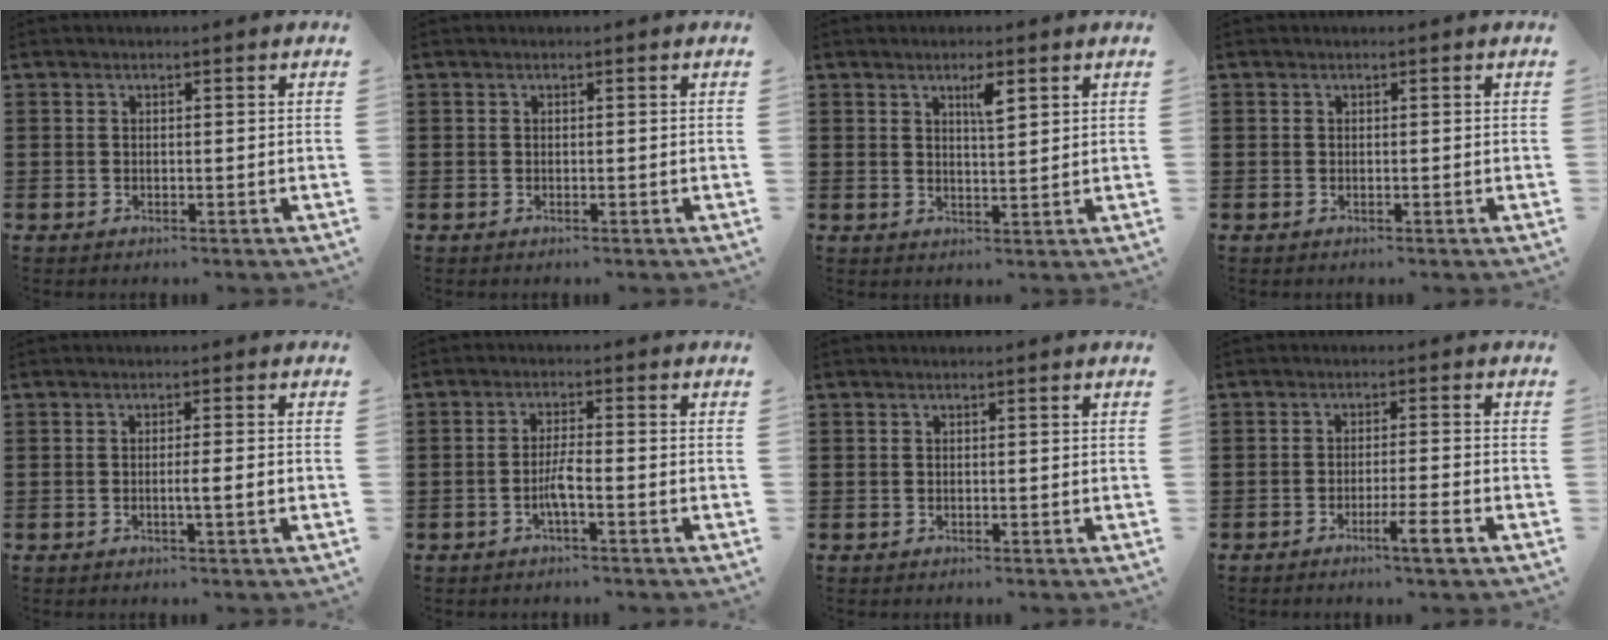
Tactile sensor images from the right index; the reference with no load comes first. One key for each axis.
{"total": 0.0}
{"total": 3.3, "fx": 1.9, "fy": 0.7, "fz": 2.6, "tx": -0.039, "ty": -0.001, "tz": 0.027}
{"total": 0.0}
{"total": 2.3, "fx": -0.5, "fy": -0.1, "fz": 2.3, "tx": -0.037, "ty": -0.004, "tz": -0.010}
{"total": 3.2, "fx": -1.5, "fy": 0.2, "fz": 2.8, "tx": -0.067, "ty": -0.006, "tz": -0.032}
{"total": 0.0}
{"total": 4.3, "fx": -2.8, "fy": -0.1, "fz": 3.3, "tx": -0.051, "ty": -0.007, "tz": -0.047}